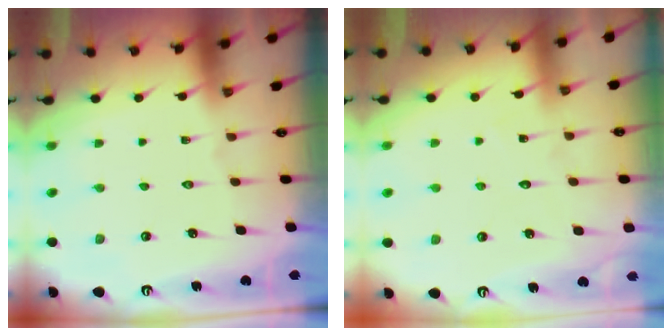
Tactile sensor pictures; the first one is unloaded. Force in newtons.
{"total": 5.3, "press": 5.2, "slide": 0.5}